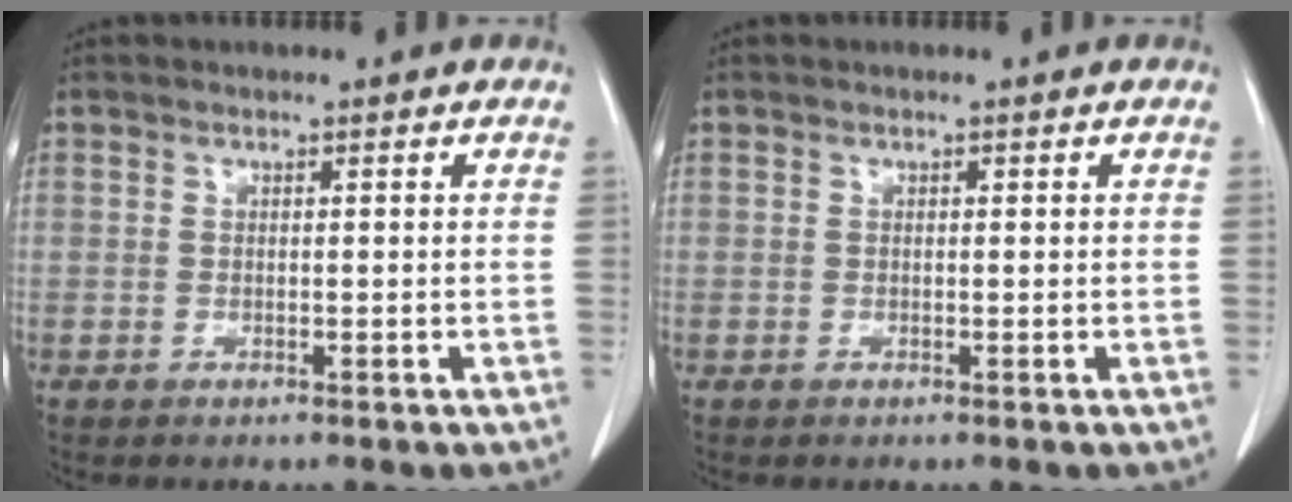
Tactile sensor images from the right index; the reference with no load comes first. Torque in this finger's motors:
{"motor_torque": [0.08, -0.02, 0.01, 0.01]}